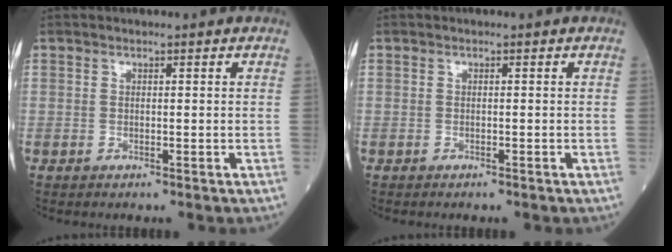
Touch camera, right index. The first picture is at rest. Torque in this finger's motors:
{"motor_torque": [0.01, -0.07, -0.03, -0.01]}